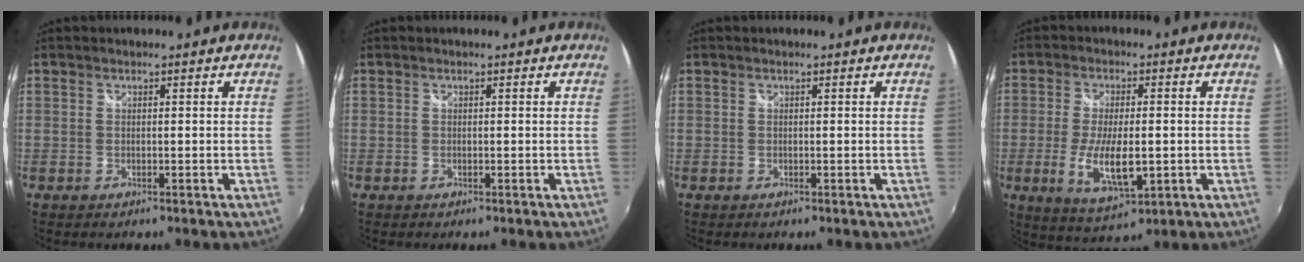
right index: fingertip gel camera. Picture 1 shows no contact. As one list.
[{"total": 0.0}, {"total": 0.0}, {"total": 10.0, "force": [-2.2, 3.5, 9.1], "torque": [-0.181, -0.020, -0.033]}]